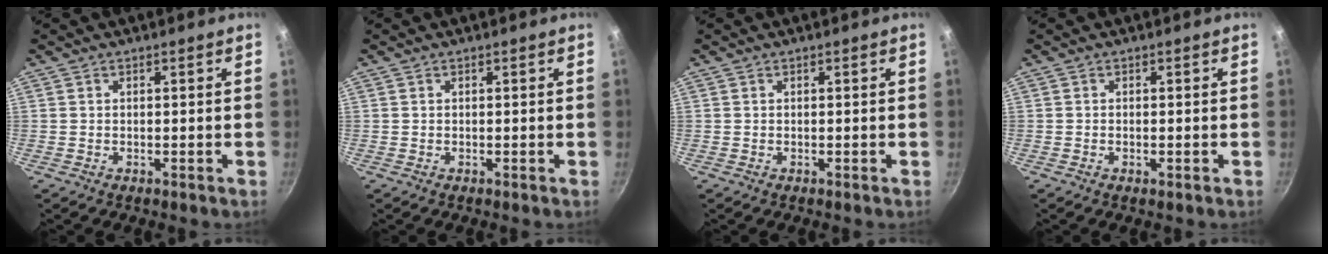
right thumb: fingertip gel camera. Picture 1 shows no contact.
{"total": 0.0}
{"total": 0.0}
{"total": 0.7, "force": [-0.2, 0.3, 0.6], "torque": [-0.010, 0.001, -0.005]}